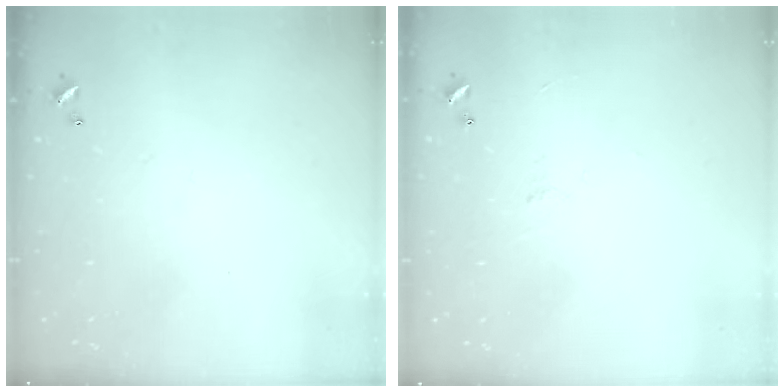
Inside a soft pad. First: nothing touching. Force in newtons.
{"total": 3.5, "press": 3.5, "slide": 0.5}